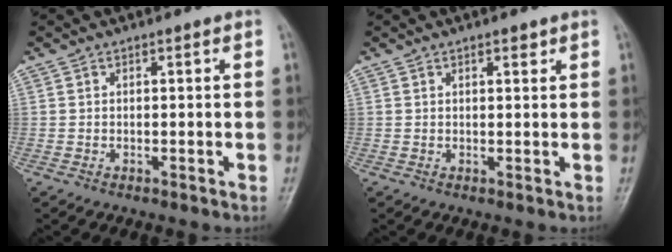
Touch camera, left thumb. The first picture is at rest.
{"total": 1.6, "force": [1.0, 0.7, 1.0], "torque": [-0.008, -0.002, 0.012]}